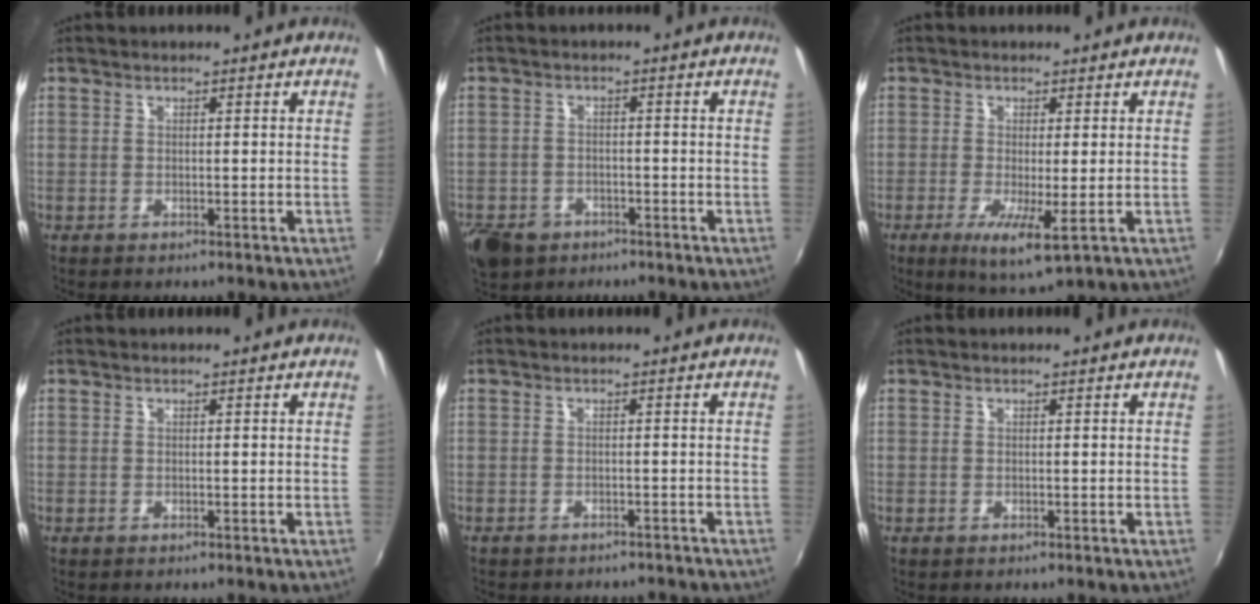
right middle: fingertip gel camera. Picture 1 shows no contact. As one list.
[{"total": 9.1, "force": [-5.2, 6.4, 3.8], "torque": [-0.112, -0.011, -0.084]}, {"total": 6.0, "force": [-1.6, 1.0, 5.7], "torque": [-0.113, -0.022, -0.027]}, {"total": 0.0}, {"total": 6.5, "force": [-5.8, 2.0, 1.9], "torque": [-0.046, -0.012, -0.075]}, {"total": 0.0}]